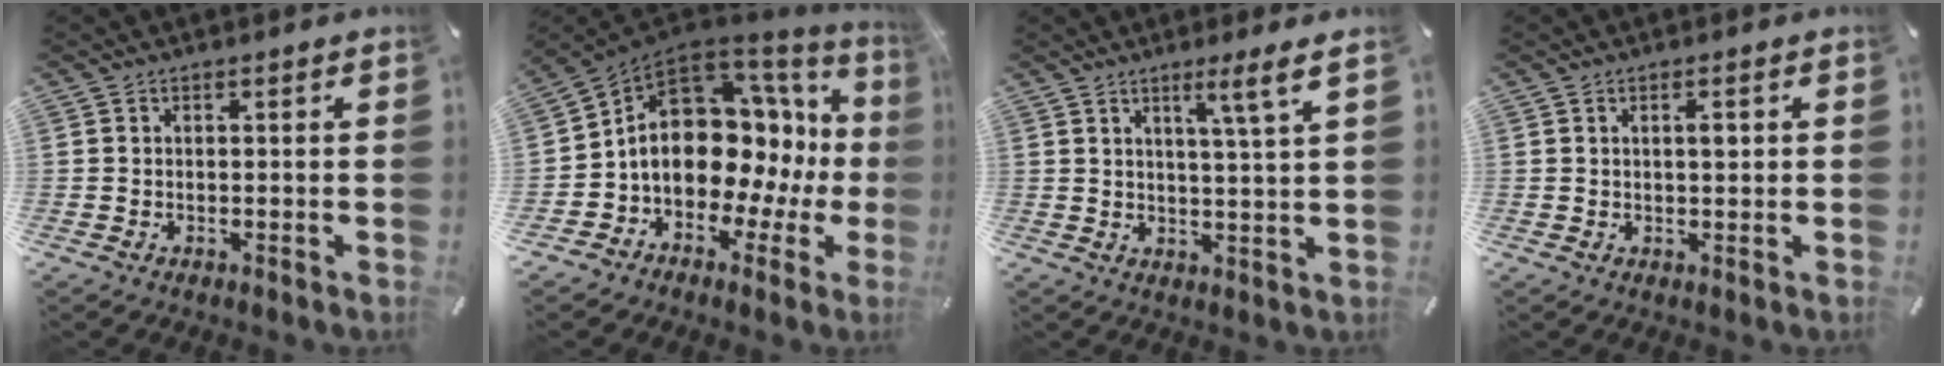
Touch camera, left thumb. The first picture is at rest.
{"total": 17.4, "force": [0.6, 12.4, 12.1], "torque": [-0.218, -0.025, 0.014]}
{"total": 7.1, "force": [4.0, -0.4, 5.9], "torque": [-0.099, -0.018, 0.060]}
{"total": 2.4, "force": [0.6, 0.8, 2.3], "torque": [-0.037, 0.001, 0.005]}